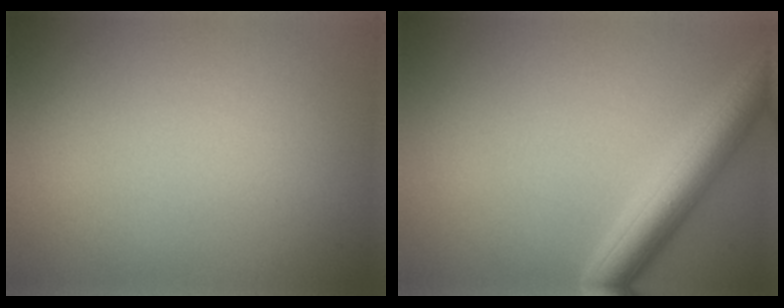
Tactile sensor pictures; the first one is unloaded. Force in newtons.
{"total": 5.3, "press": 5.3, "slide": 0.2}